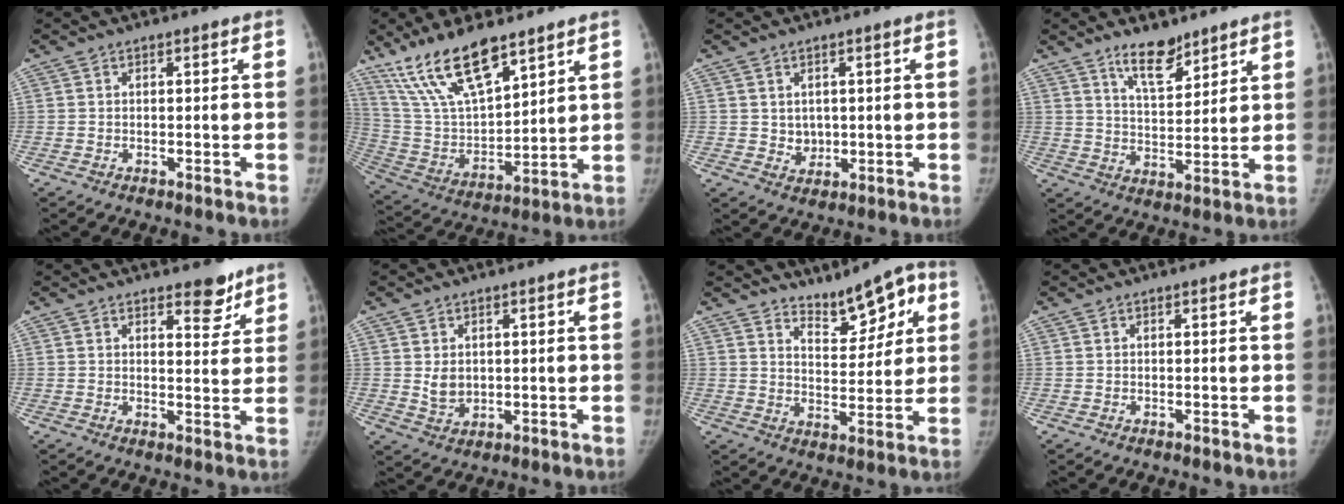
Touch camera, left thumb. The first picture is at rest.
{"total": 17.4, "force": [12.2, 6.0, 10.8], "torque": [-0.176, -0.055, 0.246]}
{"total": 3.1, "force": [0.7, 2.7, 1.3], "torque": [-0.008, -0.008, 0.020]}
{"total": 8.1, "force": [6.1, 3.1, 4.3], "torque": [-0.047, -0.050, 0.108]}
{"total": 5.2, "force": [3.9, 2.3, 2.6], "torque": [-0.007, -0.028, 0.054]}
{"total": 4.2, "force": [0.7, 3.2, 2.5], "torque": [-0.030, -0.012, 0.023]}
{"total": 9.7, "force": [5.9, 4.5, 6.2], "torque": [-0.053, -0.028, 0.095]}
{"total": 0.0}